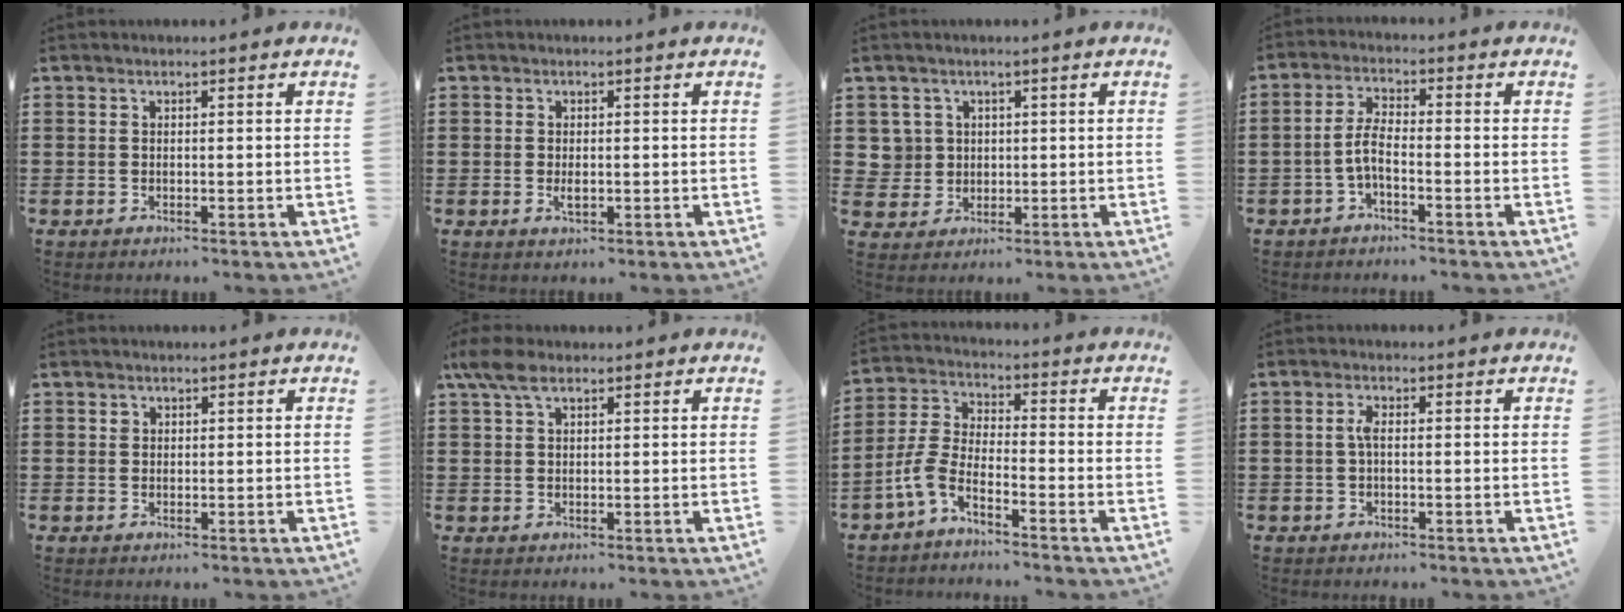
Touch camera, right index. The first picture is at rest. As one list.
[{"total": 1.6, "force": [-0.3, 0.6, 1.5], "torque": [-0.028, -0.002, -0.006]}, {"total": 3.4, "force": [0.8, 3.3, 0.4], "torque": [-0.026, 0.010, 0.014]}, {"total": 4.2, "force": [-1.8, 1.0, 3.7], "torque": [-0.086, -0.003, -0.041]}, {"total": 0.7, "force": [0.3, 0.7, 0.2], "torque": [-0.005, 0.004, 0.006]}, {"total": 4.7, "force": [2.5, 2.3, 3.2], "torque": [-0.080, 0.007, 0.044]}, {"total": 4.9, "force": [-4.0, 0.8, 2.7], "torque": [-0.088, -0.015, -0.087]}, {"total": 2.0, "force": [-0.2, 0.5, 1.9], "torque": [-0.045, 0.000, -0.008]}]